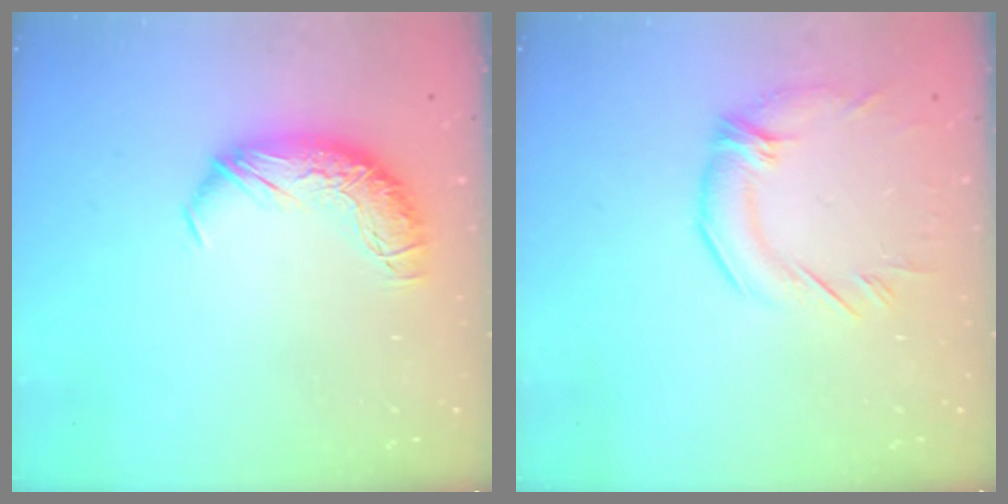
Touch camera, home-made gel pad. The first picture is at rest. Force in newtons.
{"total": 2.0, "press": 1.0, "slide": 1.7}